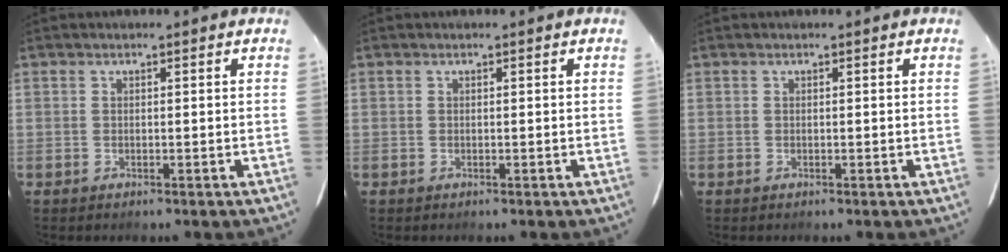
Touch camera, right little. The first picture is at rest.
{"total": 0.0}
{"total": 0.0}